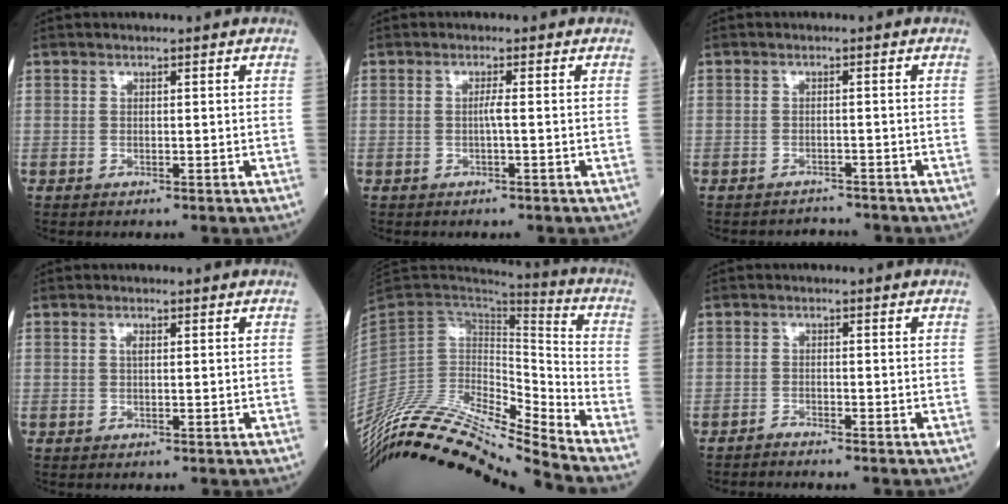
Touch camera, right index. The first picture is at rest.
{"total": 1.1, "force": [-0.2, -0.2, 1.0], "torque": [-0.019, 0.001, -0.006]}
{"total": 2.4, "force": [-2.2, 0.2, -0.9], "torque": [0.019, -0.006, -0.034]}
{"total": 0.8, "force": [0.2, 0.2, 0.7], "torque": [-0.017, 0.001, 0.003]}
{"total": 22.7, "force": [-21.4, 0.4, 7.4], "torque": [-0.139, 0.025, -0.366]}
{"total": 1.1, "force": [-1.0, -0.3, -0.1], "torque": [0.000, -0.004, -0.018]}